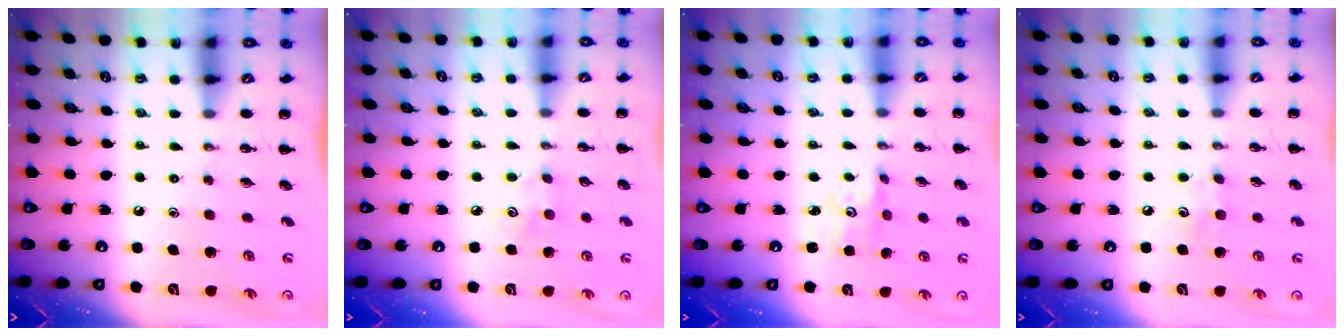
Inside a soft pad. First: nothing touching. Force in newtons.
{"total": 2.7, "press": 2.6, "slide": 0.8}
{"total": 2.4, "press": 2.3, "slide": 0.8}
{"total": 6.8, "press": 6.6, "slide": 1.7}